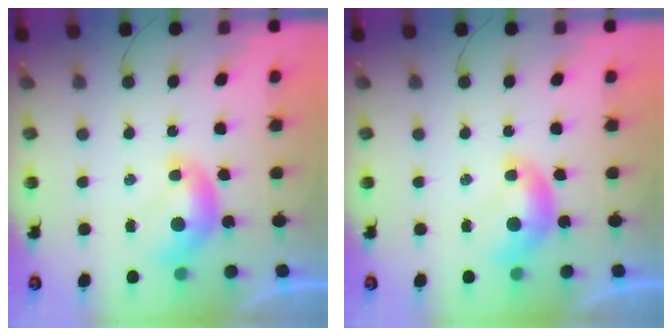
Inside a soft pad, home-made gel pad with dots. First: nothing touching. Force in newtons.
{"total": 0.0}